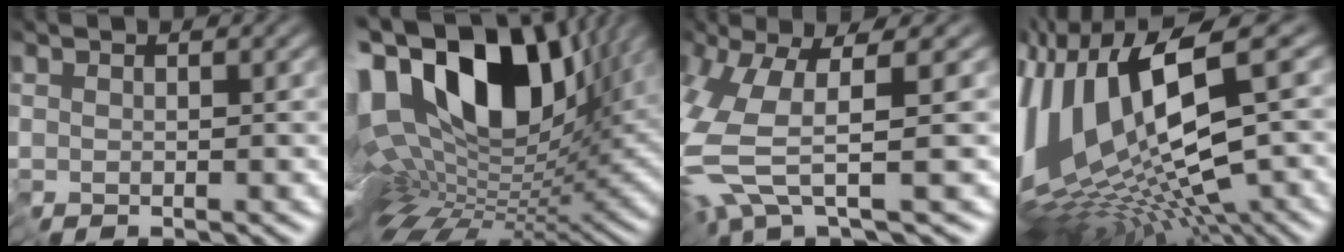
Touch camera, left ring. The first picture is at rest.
{"total": 19.1, "force": [6.0, 9.9, 15.2], "torque": [-0.264, 0.021, 0.110]}
{"total": 6.3, "force": [-0.9, 1.3, 6.1], "torque": [-0.167, -0.011, -0.017]}
{"total": 14.9, "force": [0.2, 5.8, 13.7], "torque": [-0.264, 0.016, 0.015]}